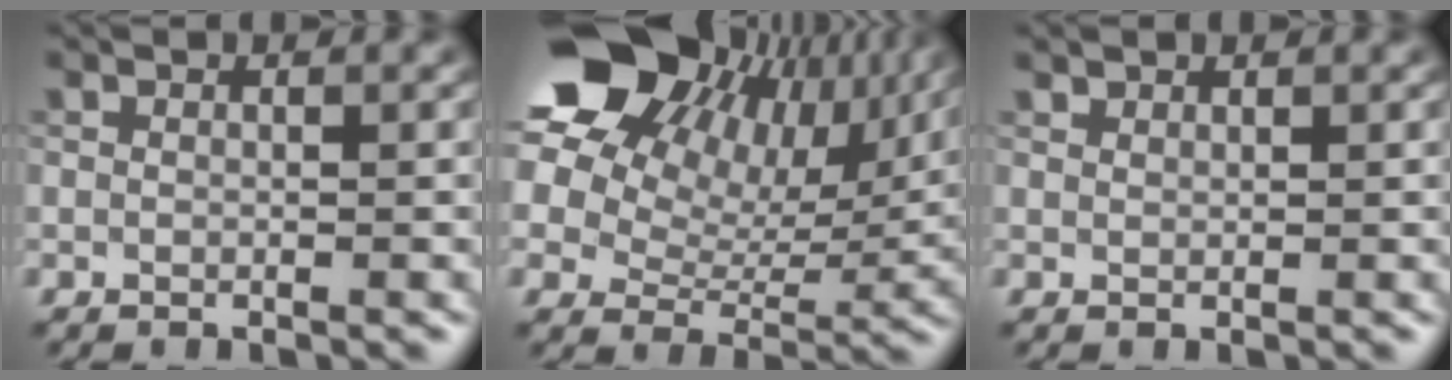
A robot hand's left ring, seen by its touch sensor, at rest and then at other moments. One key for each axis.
{"total": 20.6, "fx": 11.4, "fy": 13.2, "fz": 11.0, "tx": -0.257, "ty": 0.081, "tz": 0.190}
{"total": 0.9, "fx": 0.8, "fy": 0.4, "fz": 0.2, "tx": -0.006, "ty": -0.001, "tz": 0.014}